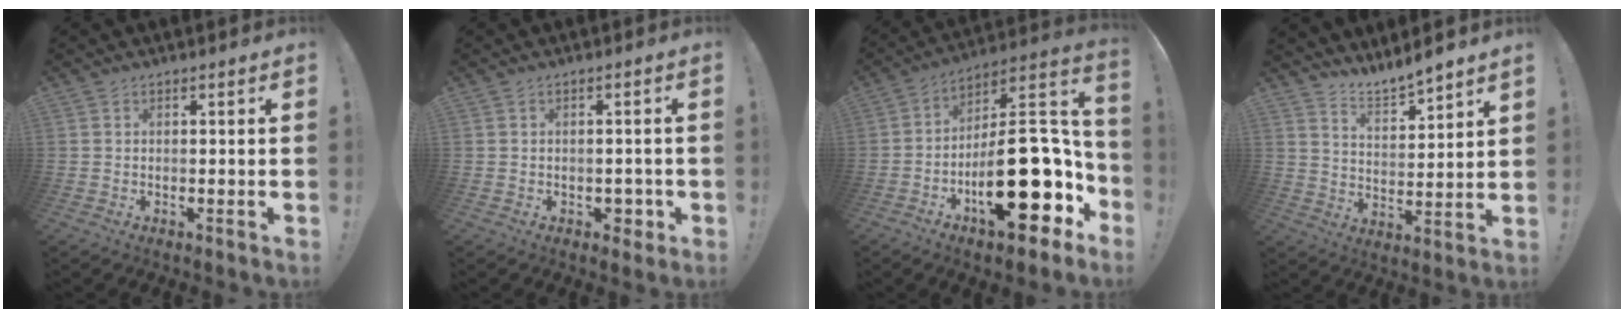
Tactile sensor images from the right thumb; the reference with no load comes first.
{"total": 3.7, "force": [-0.7, 3.1, 1.9], "torque": [-0.014, 0.001, -0.009]}
{"total": 27.0, "force": [-7.8, 12.3, 22.7], "torque": [-0.326, 0.055, -0.105]}
{"total": 7.2, "force": [7.1, 0.4, 1.5], "torque": [-0.029, -0.062, 0.127]}